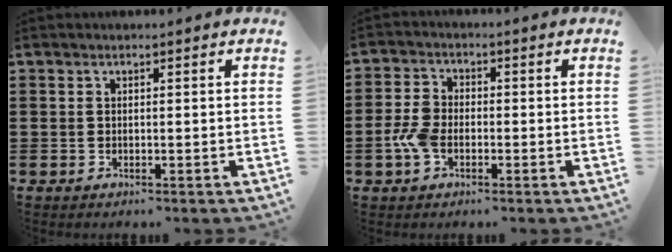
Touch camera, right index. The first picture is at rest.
{"total": 4.8, "force": [-1.6, 3.0, 3.4], "torque": [-0.088, -0.001, -0.035]}